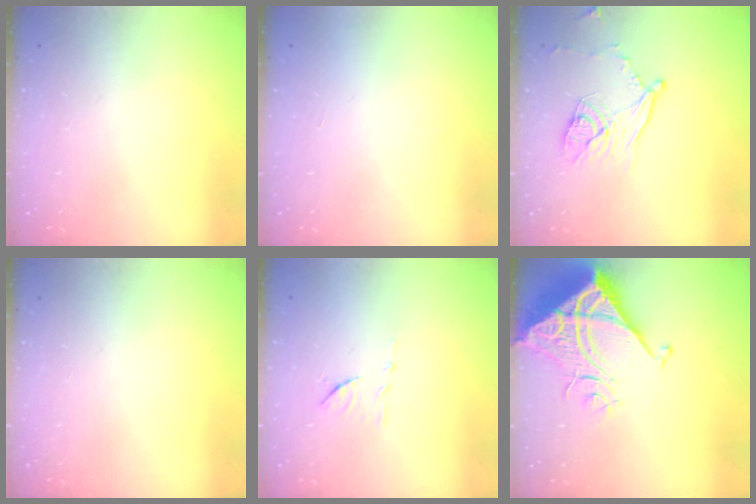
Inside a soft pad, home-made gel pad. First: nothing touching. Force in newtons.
{"total": 1.7, "press": 1.7, "slide": 0.1}
{"total": 11.3, "press": 11.0, "slide": 2.3}
{"total": 0.0}
{"total": 8.2, "press": 8.2, "slide": 0.2}
{"total": 9.4, "press": 9.3, "slide": 1.0}